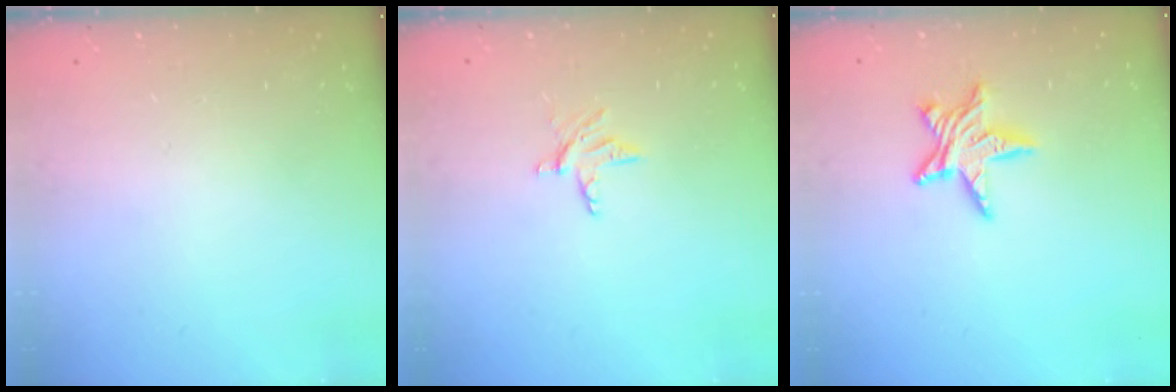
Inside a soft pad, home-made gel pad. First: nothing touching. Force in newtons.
{"total": 3.4, "press": 3.4, "slide": 0.4}
{"total": 8.6, "press": 8.5, "slide": 0.6}